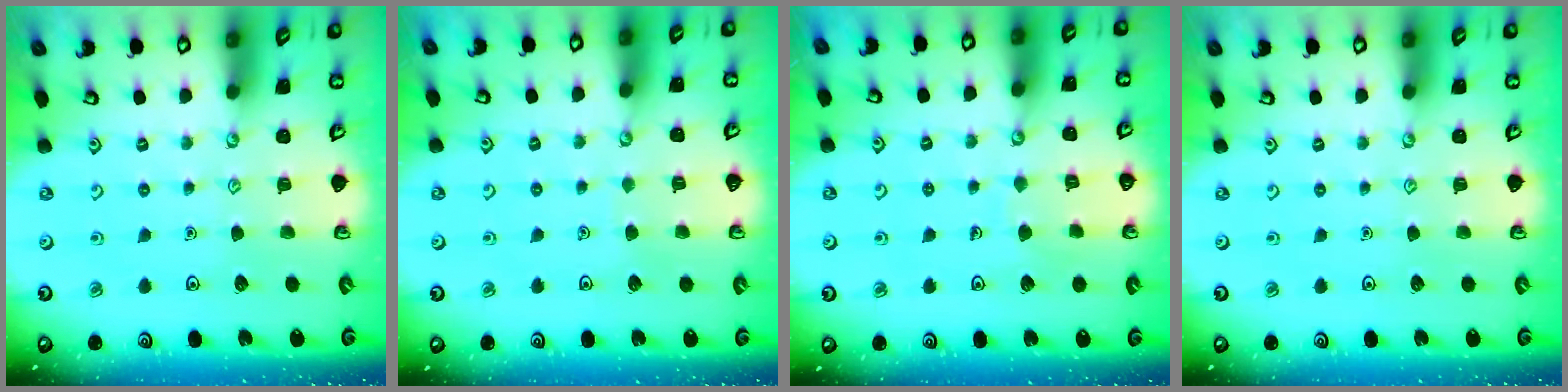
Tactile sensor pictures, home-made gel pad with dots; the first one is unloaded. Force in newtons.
{"total": 1.3, "press": 1.3, "slide": 0.1}
{"total": 4.6, "press": 4.6, "slide": 0.4}
{"total": 0.0}